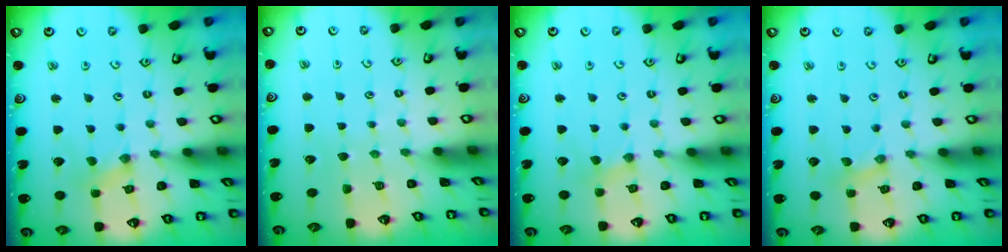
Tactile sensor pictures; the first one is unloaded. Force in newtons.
{"total": 0.0}
{"total": 1.4, "press": 1.4, "slide": 0.4}
{"total": 0.5, "press": 0.5, "slide": 0.1}